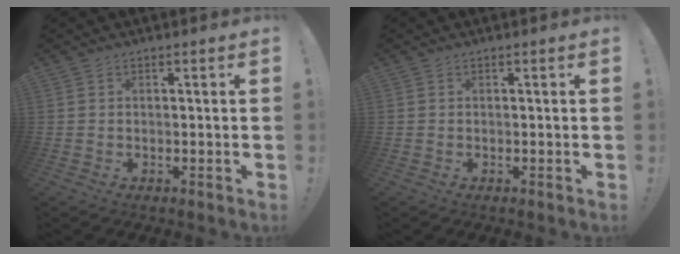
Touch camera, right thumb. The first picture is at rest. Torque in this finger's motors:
{"motor_torque": [-0.14, -0.05, -0.10, 0.05, 0.01]}